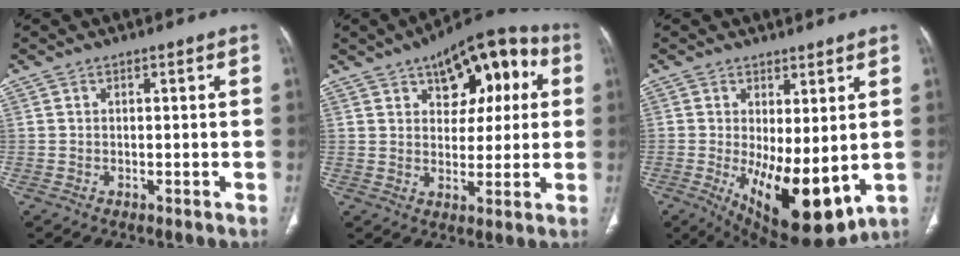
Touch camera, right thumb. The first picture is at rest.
{"total": 16.6, "force": [6.2, 8.9, 12.6], "torque": [-0.120, 0.011, 0.086]}
{"total": 14.7, "force": [-1.8, 6.1, 13.2], "torque": [-0.200, -0.033, -0.006]}